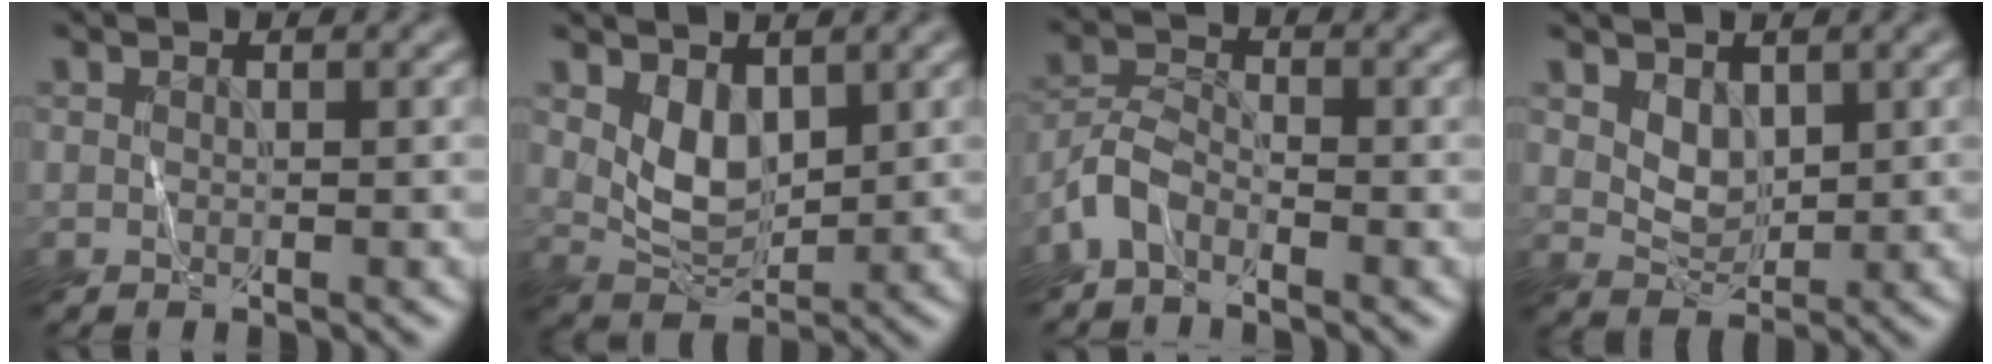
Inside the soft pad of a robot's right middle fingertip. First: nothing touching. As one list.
[{"total": 3.4, "force": [1.5, 2.1, 2.2], "torque": [-0.052, -0.006, 0.037]}, {"total": 3.1, "force": [-2.1, 1.5, 1.6], "torque": [-0.035, 0.008, -0.052]}, {"total": 2.0, "force": [1.1, 1.4, 0.9], "torque": [-0.025, -0.005, 0.030]}]